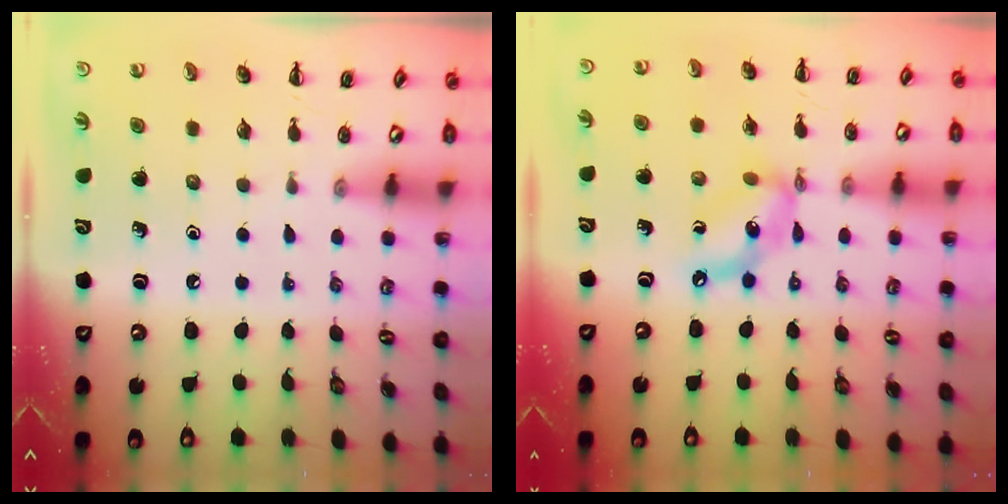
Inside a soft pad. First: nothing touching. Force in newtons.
{"total": 9.7, "press": 9.4, "slide": 2.4}